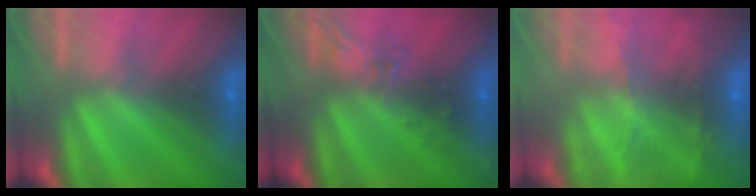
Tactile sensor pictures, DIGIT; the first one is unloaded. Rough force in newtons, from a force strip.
{"total": 2.6}
{"total": 6.9}